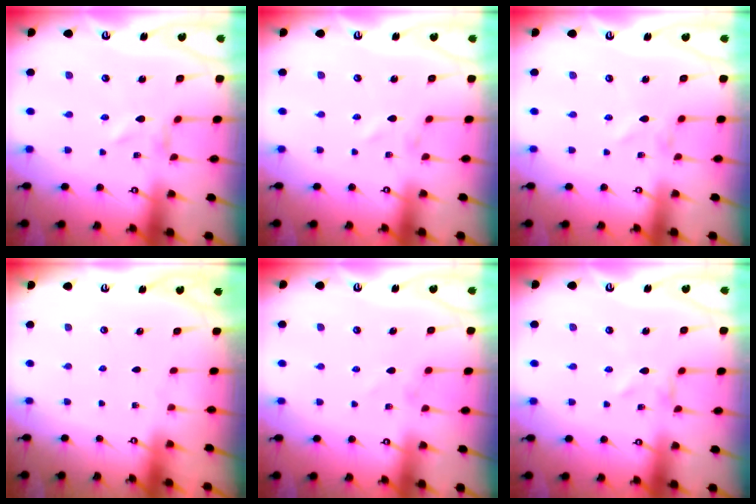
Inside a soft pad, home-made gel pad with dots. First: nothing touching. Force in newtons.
{"total": 1.2, "press": 1.2, "slide": 0.1}
{"total": 0.6, "press": 0.6, "slide": 0.2}
{"total": 0.0}
{"total": 1.3, "press": 1.2, "slide": 0.3}
{"total": 0.0}